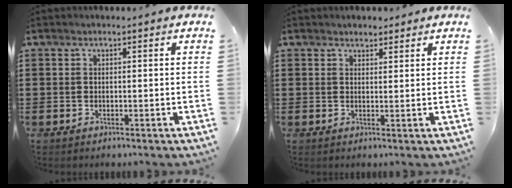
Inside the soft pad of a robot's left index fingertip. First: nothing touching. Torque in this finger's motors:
{"motor_torque": [0.45, -0.56, 0.06, 0.01]}